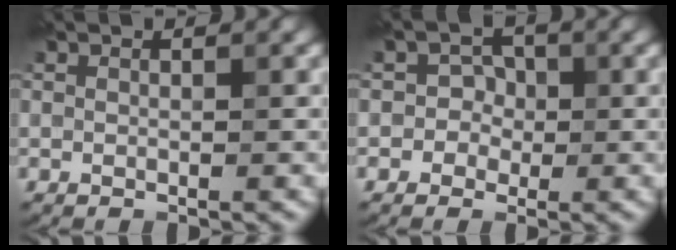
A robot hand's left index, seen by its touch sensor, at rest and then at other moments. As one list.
[{"total": 2.1, "force": [-0.4, 2.0, 0.4], "torque": [0.022, 0.008, -0.018]}]